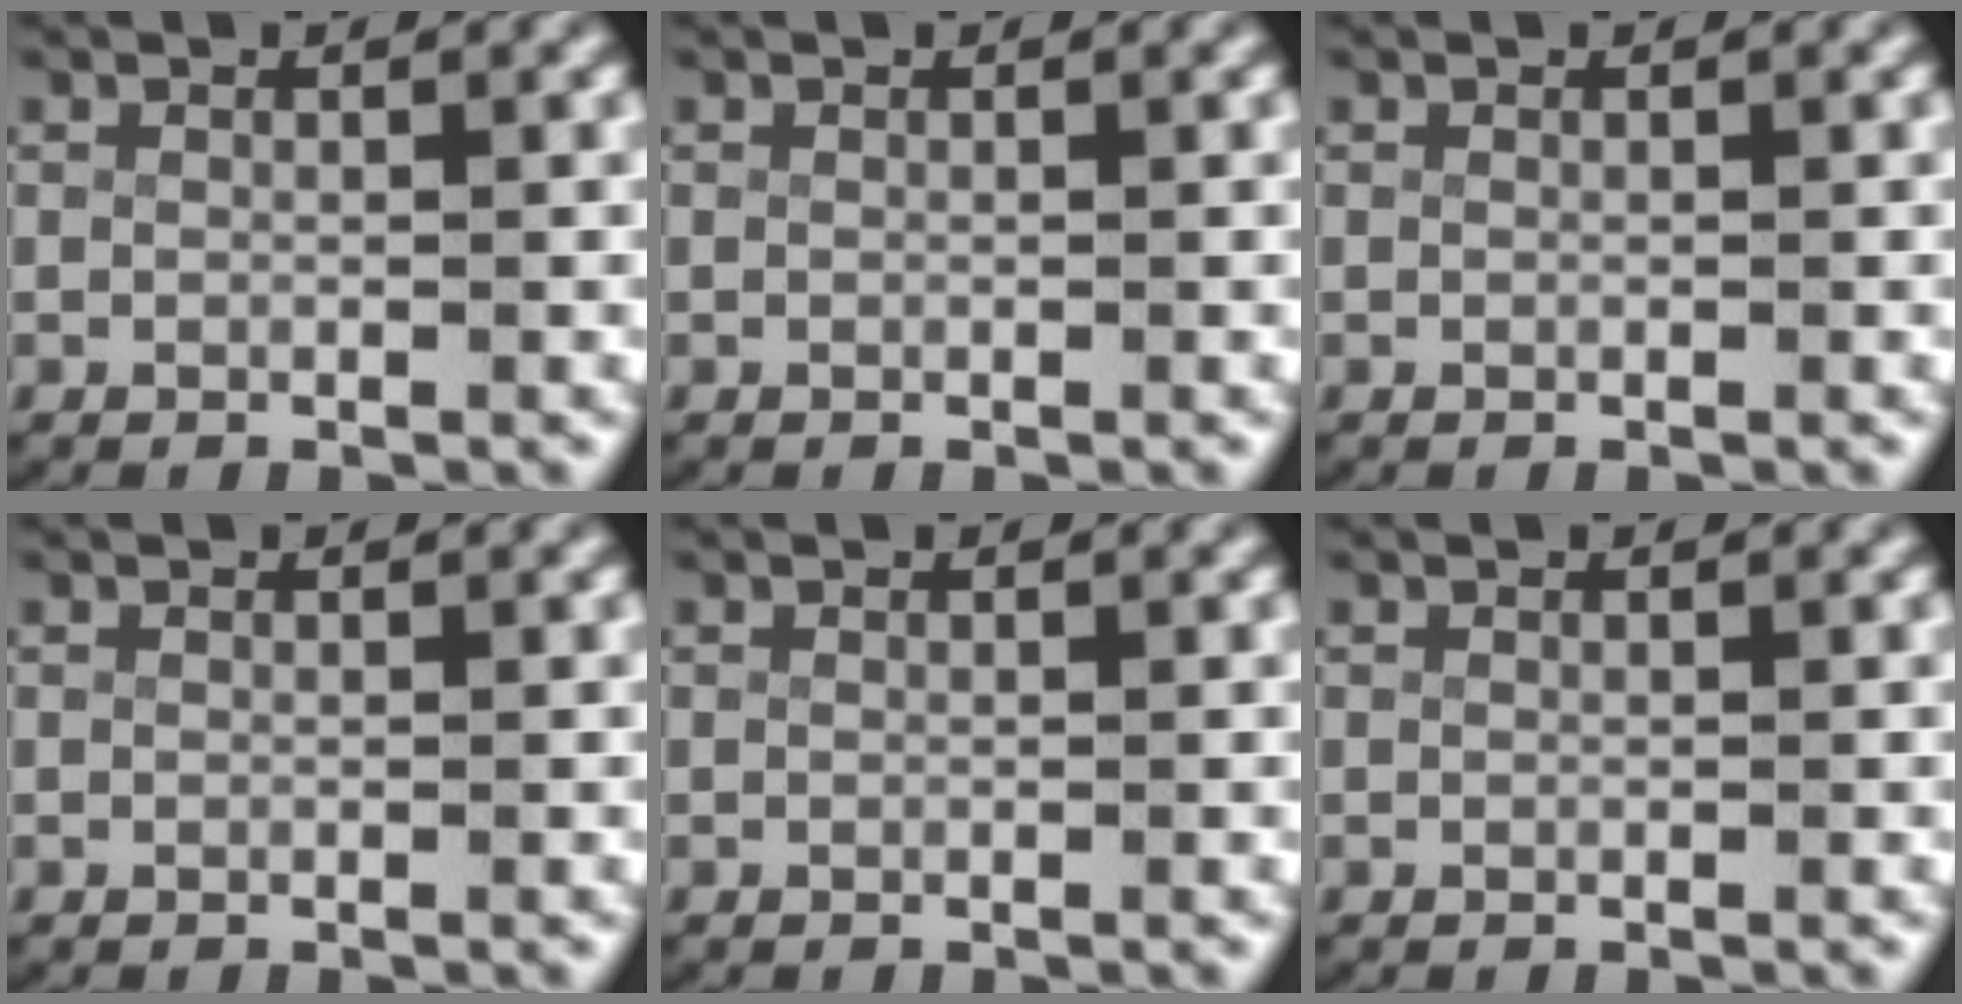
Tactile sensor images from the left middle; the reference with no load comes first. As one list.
[{"total": 0.0}, {"total": 0.0}, {"total": 0.0}, {"total": 0.0}, {"total": 0.0}]